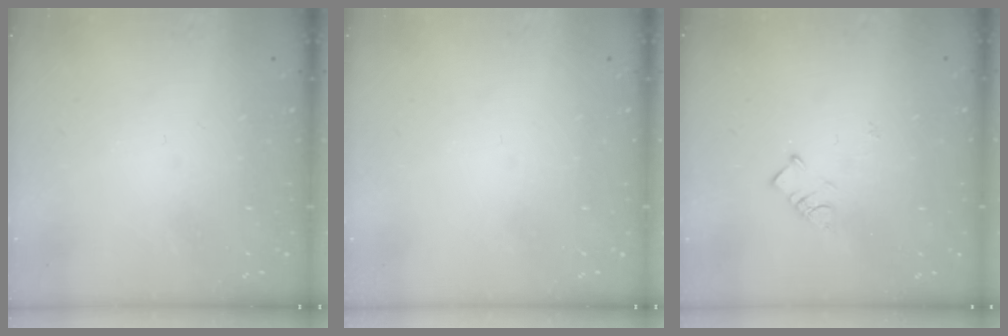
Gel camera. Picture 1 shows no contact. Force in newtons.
{"total": 0.0}
{"total": 3.4, "press": 3.3, "slide": 0.5}